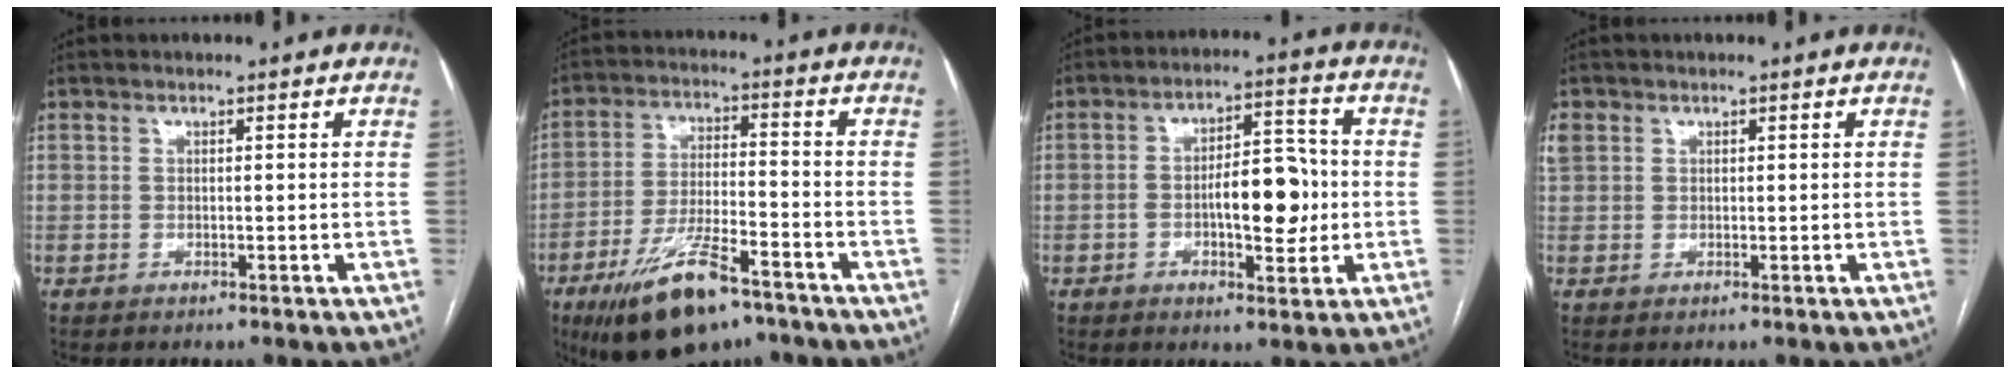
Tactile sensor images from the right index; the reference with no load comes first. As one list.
[{"total": 13.9, "force": [-9.1, 3.8, 9.8], "torque": [-0.185, -0.015, -0.152]}, {"total": 9.6, "force": [-1.3, 3.6, 8.8], "torque": [-0.139, 0.019, -0.017]}, {"total": 2.9, "force": [1.1, 2.6, 0.9], "torque": [-0.033, 0.020, 0.029]}]